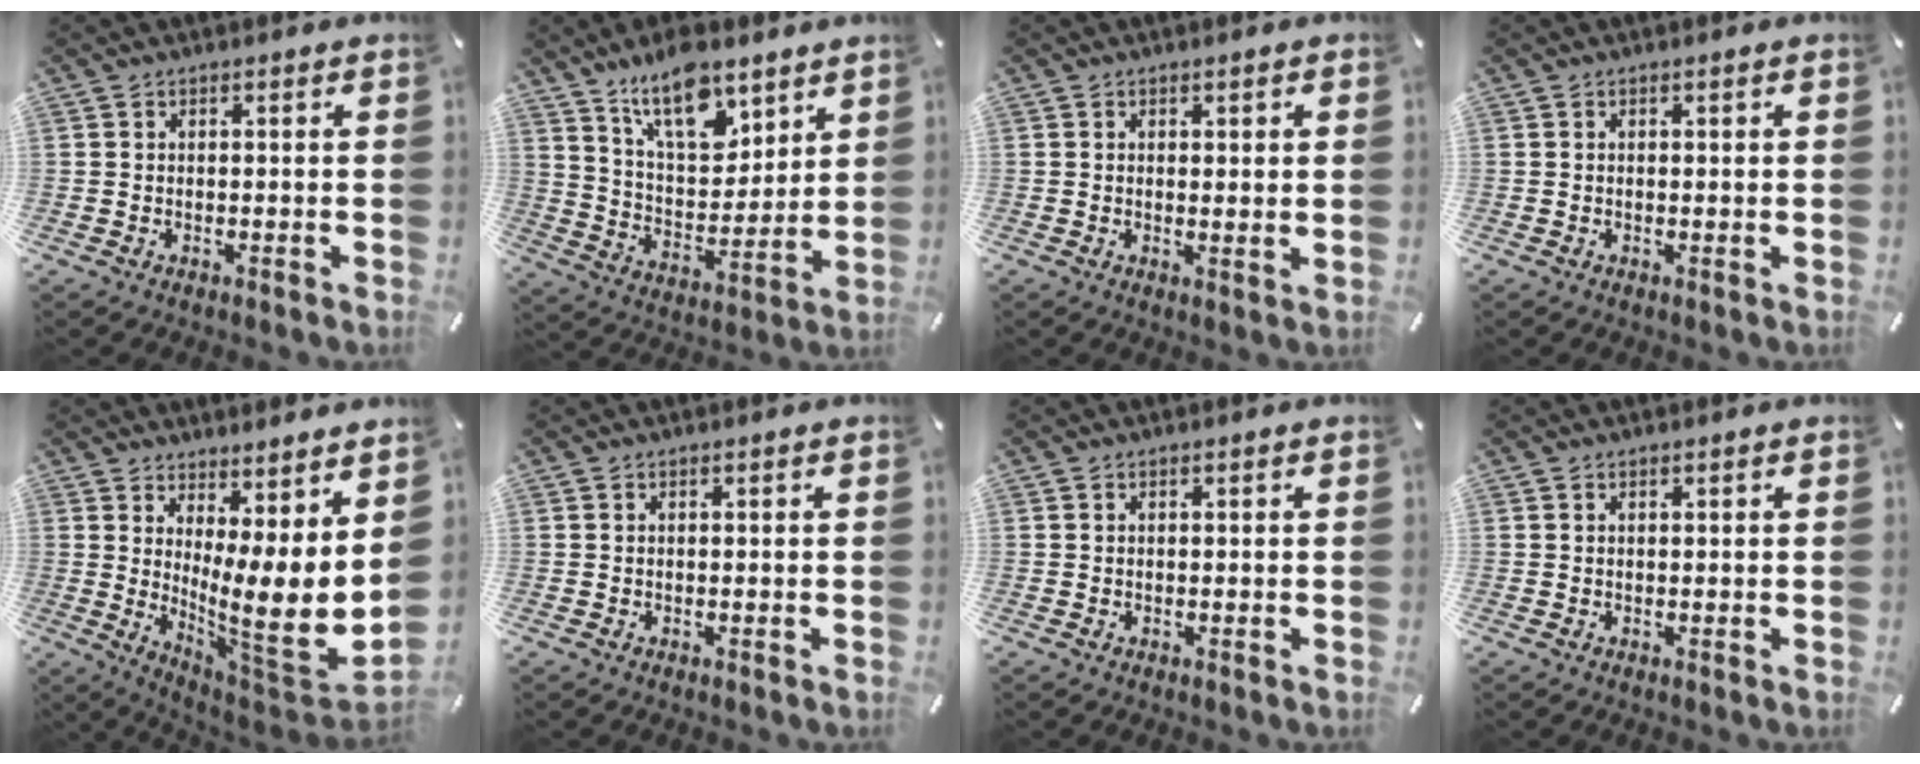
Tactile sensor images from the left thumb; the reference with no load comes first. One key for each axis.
{"total": 14.8, "fx": 10.5, "fy": 7.2, "fz": 7.6, "tx": -0.131, "ty": -0.056, "tz": 0.190}
{"total": 1.6, "fx": 0.7, "fy": 0.4, "fz": 1.3, "tx": -0.025, "ty": -0.001, "tz": 0.012}
{"total": 0.6, "fx": 0.1, "fy": 0.1, "fz": 0.6, "tx": -0.011, "ty": 0.000, "tz": 0.001}
{"total": 13.0, "fx": 1.2, "fy": 1.3, "fz": 12.9, "tx": -0.201, "ty": -0.072, "tz": 0.019}
{"total": 0.0}
{"total": 0.0}
{"total": 0.0}